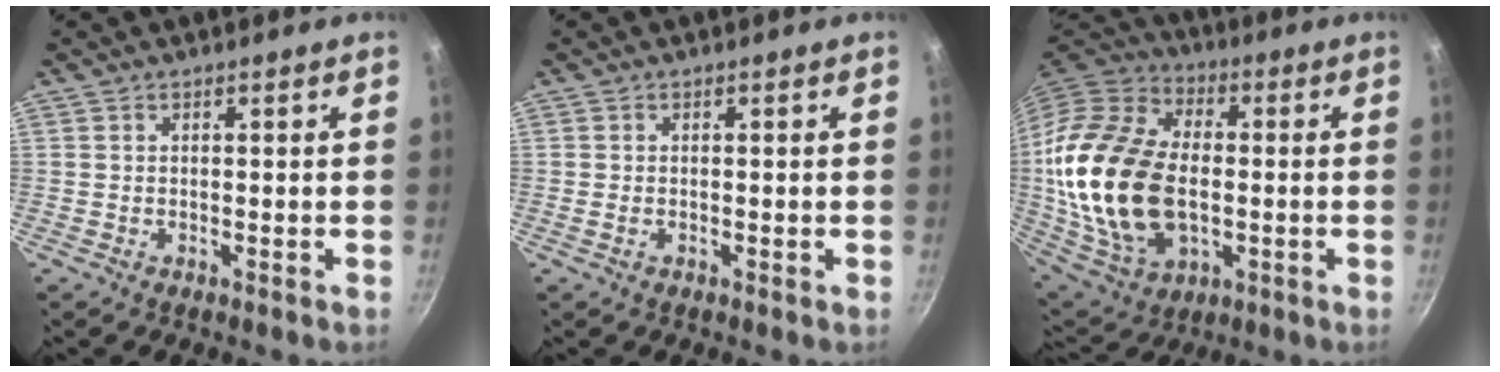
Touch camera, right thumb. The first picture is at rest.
{"total": 0.8, "force": [-0.2, 0.5, 0.6], "torque": [-0.011, 0.000, -0.004]}
{"total": 25.8, "force": [-1.3, 16.8, 19.6], "torque": [-0.377, 0.014, -0.016]}